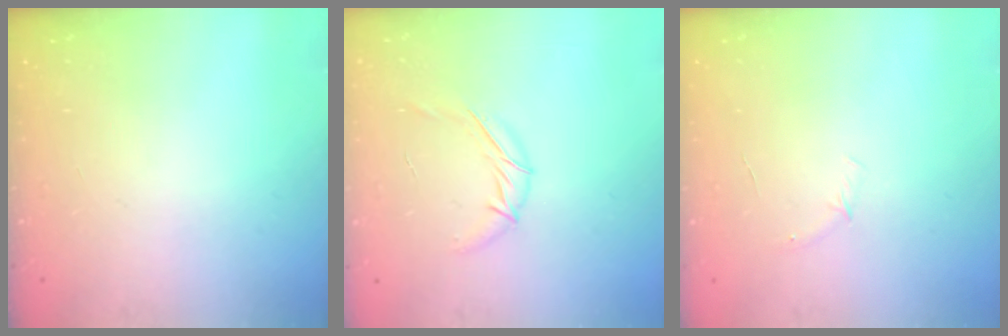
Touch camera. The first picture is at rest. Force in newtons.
{"total": 6.8, "press": 6.8, "slide": 0.5}
{"total": 3.3, "press": 3.2, "slide": 1.0}